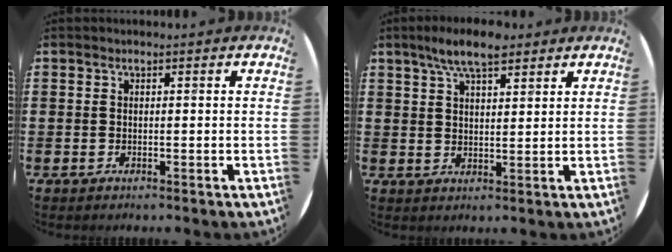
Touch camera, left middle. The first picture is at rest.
{"total": 6.2, "force": [4.7, 1.9, 3.6], "torque": [-0.071, -0.003, 0.083]}